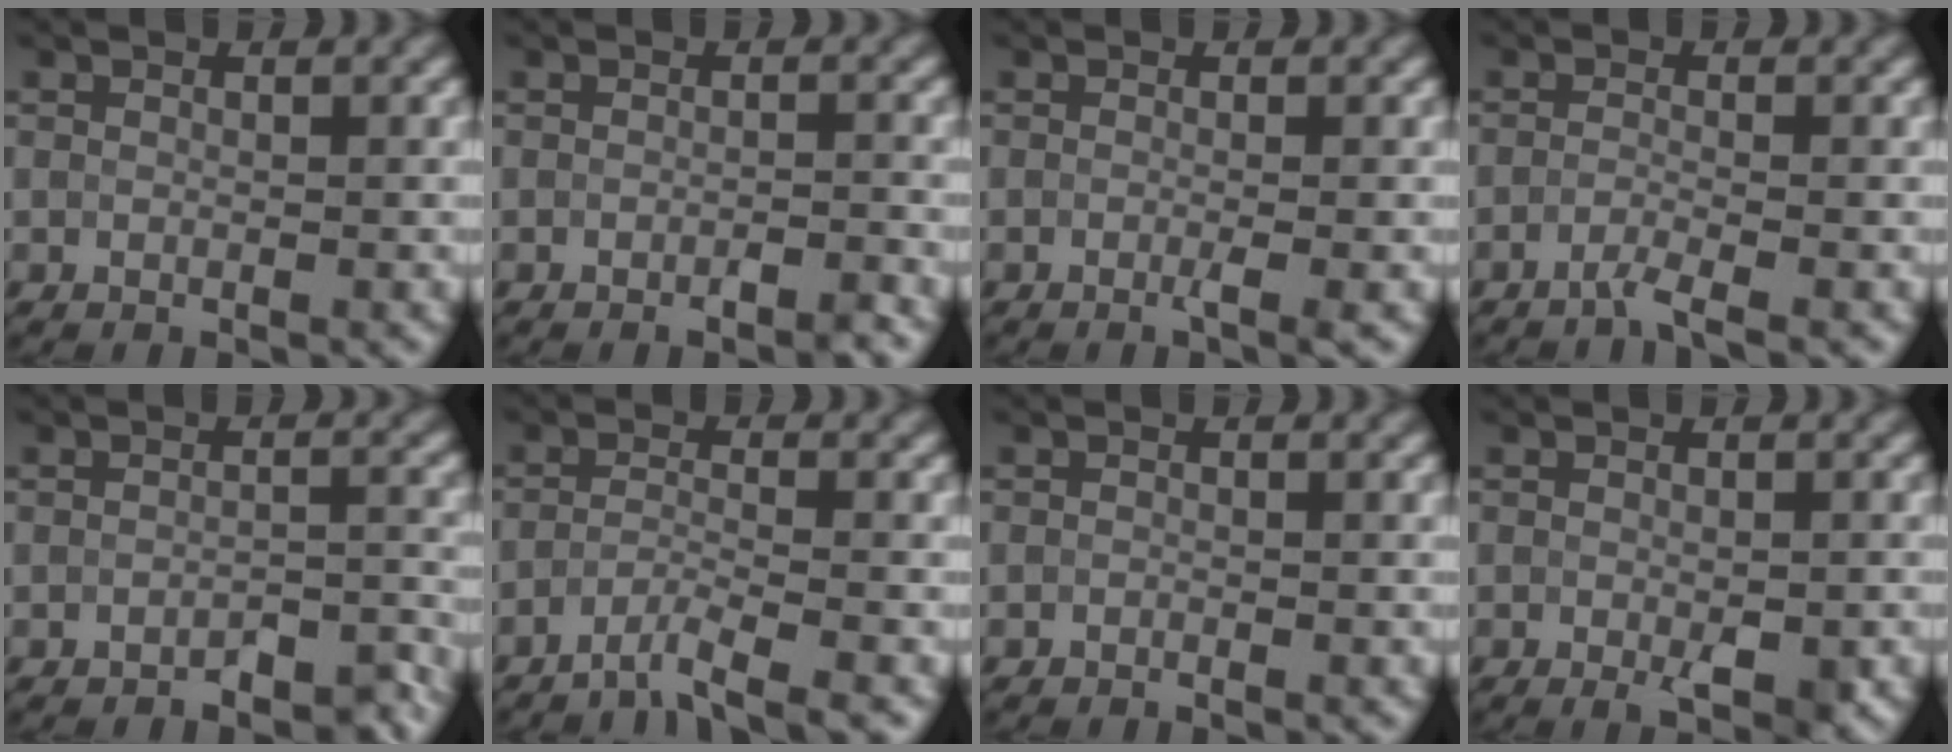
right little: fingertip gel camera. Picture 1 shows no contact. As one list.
[{"total": 1.8, "force": [-1.8, -0.1, 0.5], "torque": [-0.009, -0.002, -0.028]}, {"total": 1.2, "force": [-0.8, 0.1, 0.8], "torque": [-0.011, -0.007, -0.014]}, {"total": 1.9, "force": [-1.8, -0.2, 0.4], "torque": [-0.005, -0.003, -0.044]}, {"total": 3.2, "force": [-3.1, 0.4, 0.4], "torque": [-0.004, 0.004, -0.044]}, {"total": 2.9, "force": [-2.7, -0.1, 1.0], "torque": [-0.018, -0.001, -0.061]}, {"total": 1.0, "force": [-1.0, -0.1, -0.2], "torque": [0.003, -0.008, -0.014]}, {"total": 2.7, "force": [-1.5, 0.5, 2.2], "torque": [-0.044, -0.009, -0.019]}]